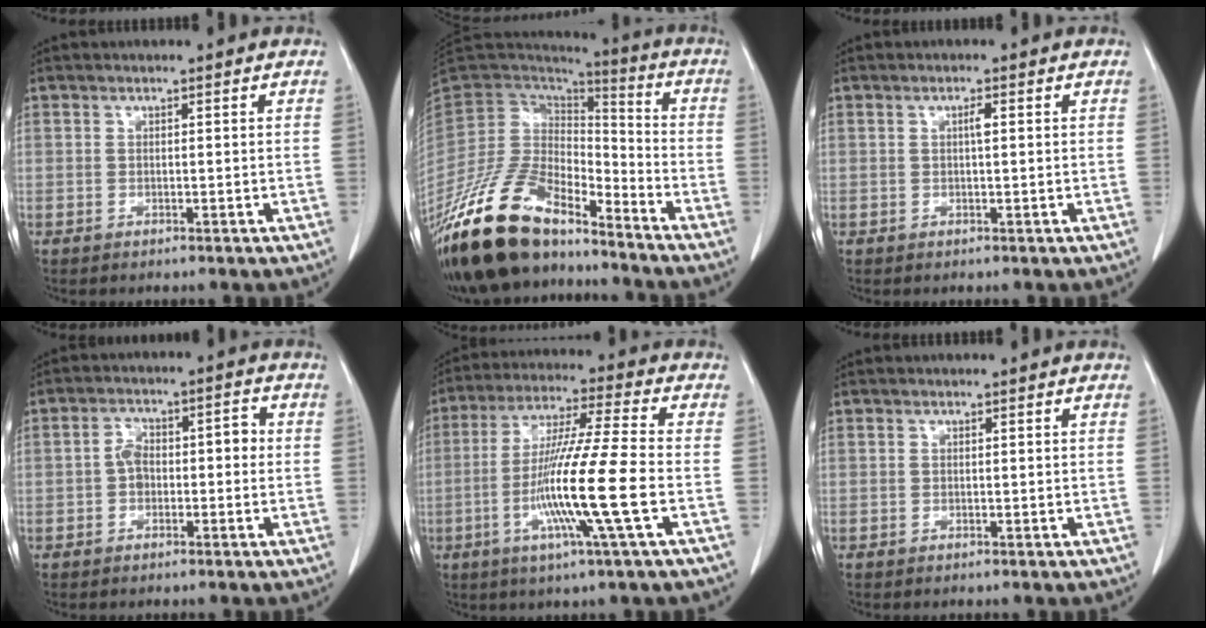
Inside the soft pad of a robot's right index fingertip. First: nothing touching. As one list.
[{"total": 19.1, "force": [-15.2, 6.5, 9.7], "torque": [-0.196, 0.010, -0.280]}, {"total": 1.1, "force": [0.2, 0.1, 1.1], "torque": [-0.022, 0.002, 0.003]}, {"total": 5.2, "force": [-0.6, 3.0, 4.2], "torque": [-0.073, 0.037, -0.011]}, {"total": 14.2, "force": [-3.7, -1.4, 13.7], "torque": [-0.263, -0.016, -0.078]}, {"total": 0.0}]